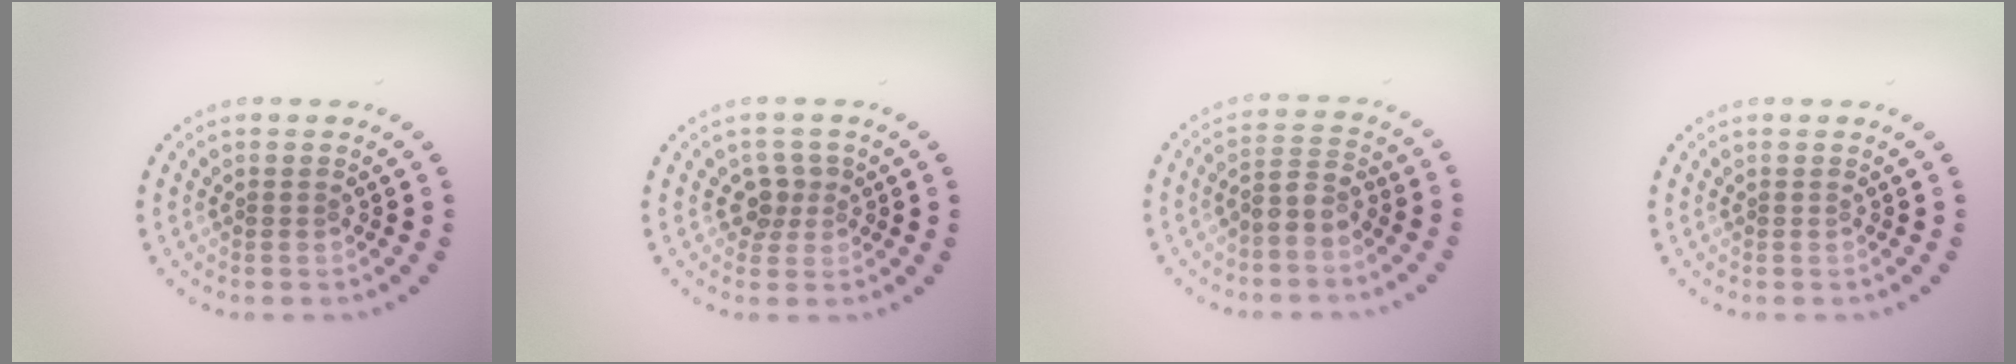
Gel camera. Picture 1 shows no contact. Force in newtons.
{"total": 2.0, "press": 1.6, "slide": 1.3}
{"total": 2.3, "press": 1.8, "slide": 1.4}
{"total": 0.0}